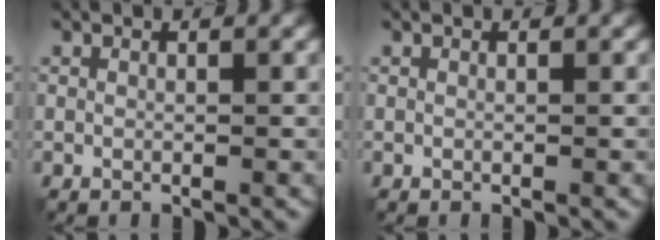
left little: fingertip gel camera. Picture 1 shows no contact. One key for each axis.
{"total": 0.0}